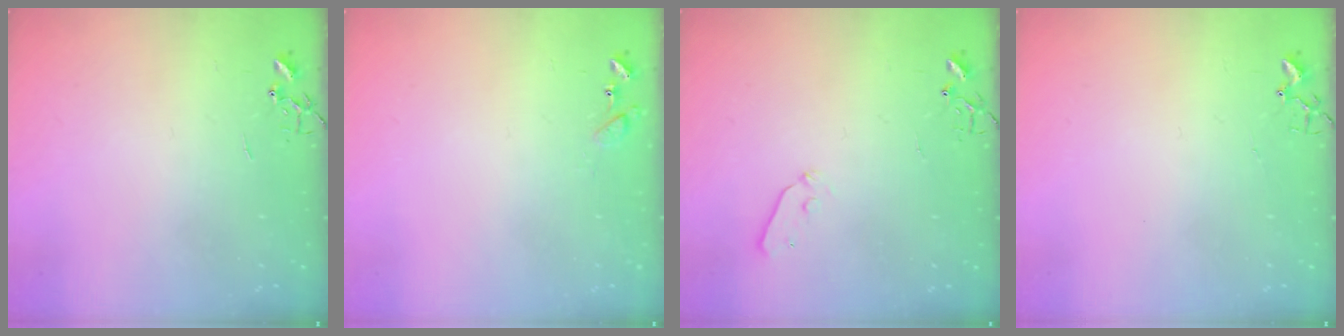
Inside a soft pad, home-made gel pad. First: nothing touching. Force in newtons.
{"total": 6.7, "press": 6.6, "slide": 0.8}
{"total": 4.0, "press": 4.0, "slide": 0.4}
{"total": 1.9, "press": 1.9, "slide": 0.2}